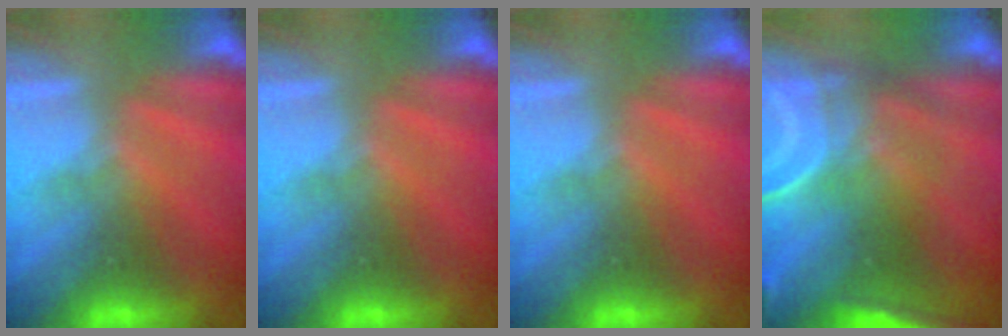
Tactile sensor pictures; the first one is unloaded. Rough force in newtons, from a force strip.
{"total": 0.0}
{"total": 0.0}
{"total": 9.0}